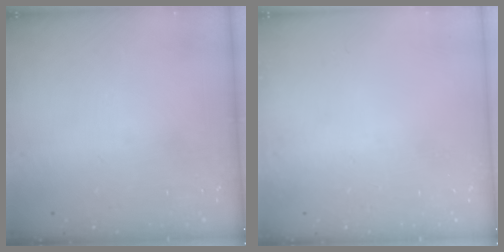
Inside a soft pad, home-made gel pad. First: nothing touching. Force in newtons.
{"total": 0.0}